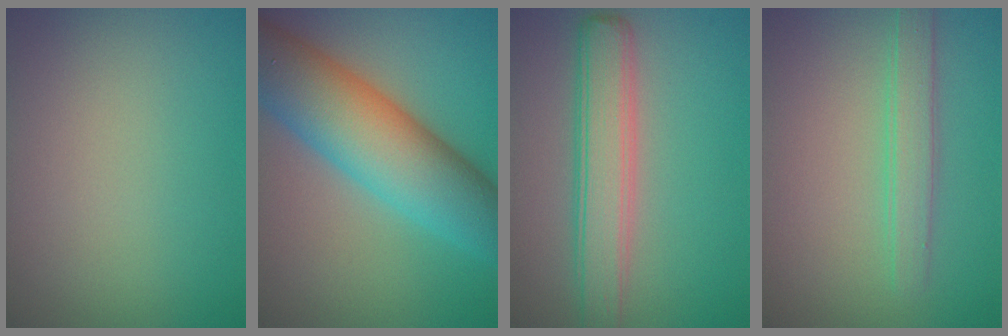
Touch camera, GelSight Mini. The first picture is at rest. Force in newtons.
{"total": 11.3, "press": 11.3, "slide": 0.1}
{"total": 4.7, "press": 4.7, "slide": 0.3}
{"total": 2.5, "press": 2.5, "slide": 0.1}